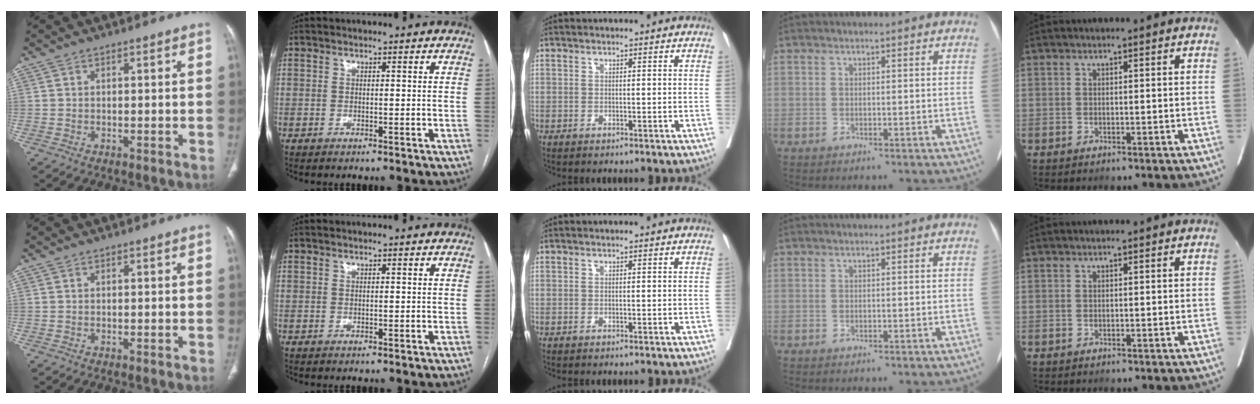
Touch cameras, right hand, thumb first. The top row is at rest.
{}